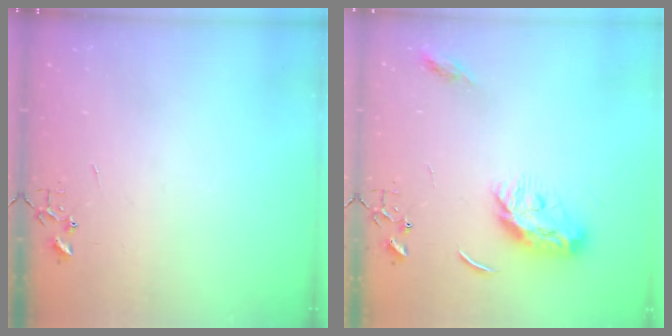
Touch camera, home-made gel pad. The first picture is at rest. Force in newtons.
{"total": 10.1, "press": 10.1, "slide": 0.2}